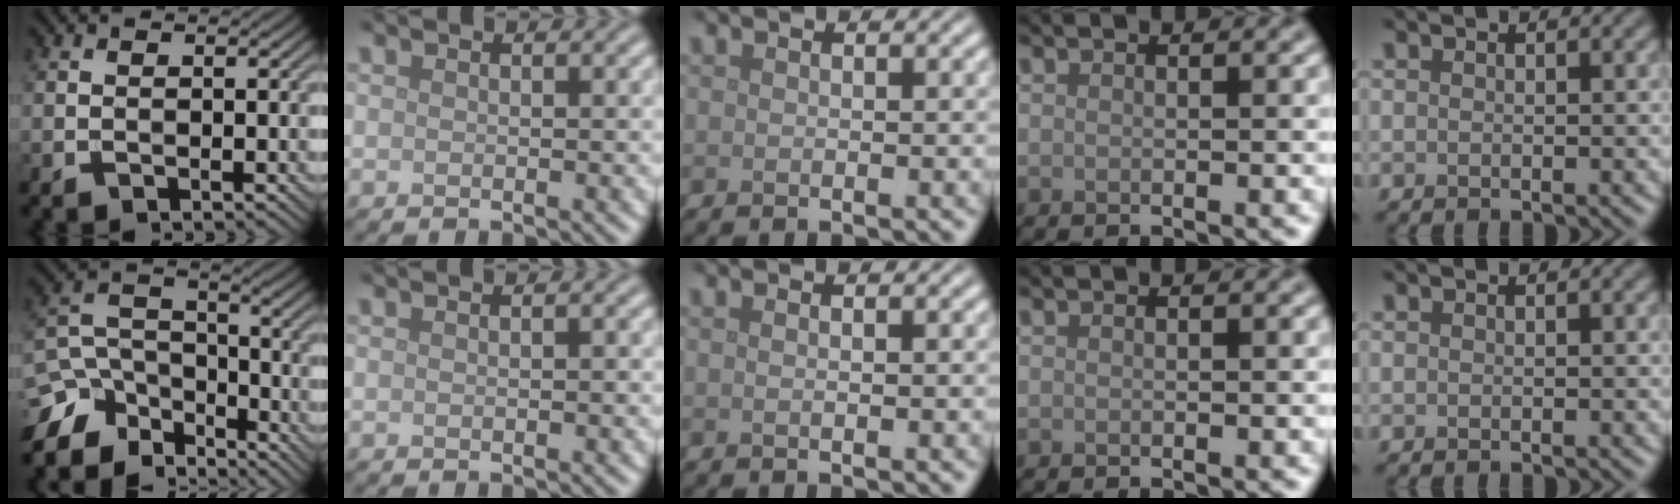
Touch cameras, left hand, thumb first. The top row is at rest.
{"thumb": {"total": 10.8, "force": [-8.4, 5.9, 3.4], "torque": [-0.094, -0.003, -0.151]}, "index": {"total": 1.4, "force": [0.3, 0.6, 1.2], "torque": [-0.008, -0.001, -0.002]}, "middle": {"total": 0.5, "force": [0.1, 0.2, 0.5], "torque": [-0.007, 0.000, -0.002]}}